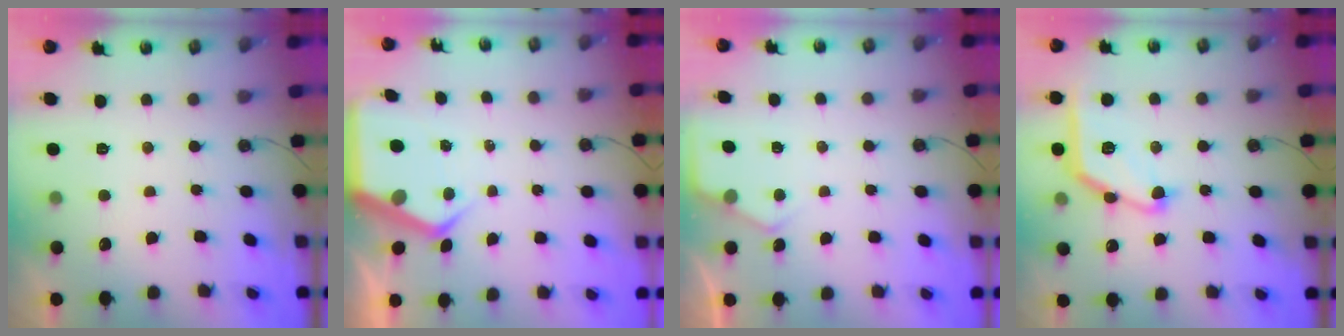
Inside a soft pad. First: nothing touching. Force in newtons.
{"total": 6.0, "press": 6.0, "slide": 0.5}
{"total": 3.8, "press": 3.8, "slide": 0.6}
{"total": 14.3, "press": 14.2, "slide": 0.5}